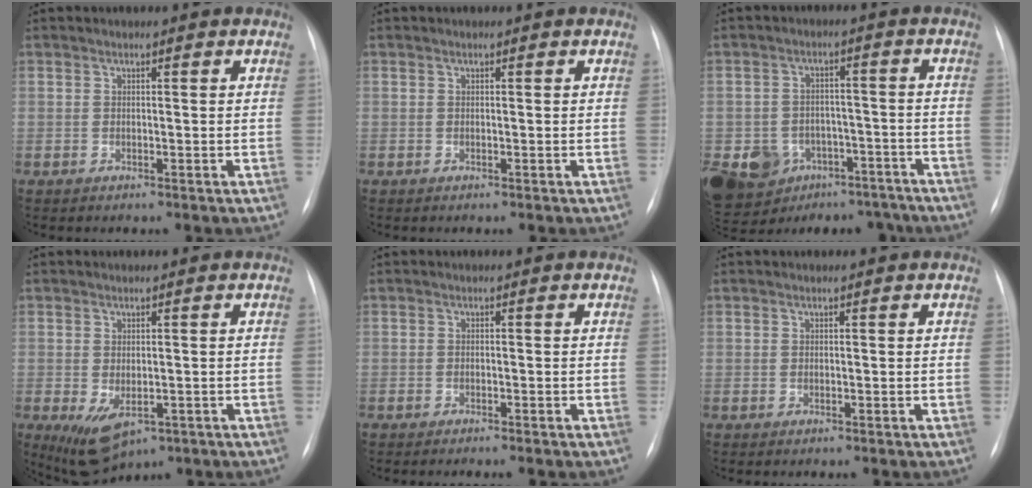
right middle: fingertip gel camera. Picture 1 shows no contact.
{"total": 0.0}
{"total": 18.1, "force": [-10.8, 13.1, 6.3], "torque": [-0.150, 0.024, -0.133]}
{"total": 6.4, "force": [-2.5, 3.4, 4.8], "torque": [-0.082, -0.016, -0.022]}
{"total": 1.1, "force": [-0.9, 0.0, 0.6], "torque": [-0.011, -0.003, -0.012]}
{"total": 0.0}